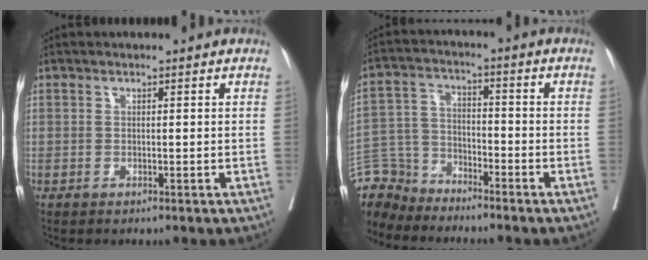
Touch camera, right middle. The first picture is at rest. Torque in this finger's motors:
{"motor_torque": [0.38, -0.25, 0.02, -0.09]}